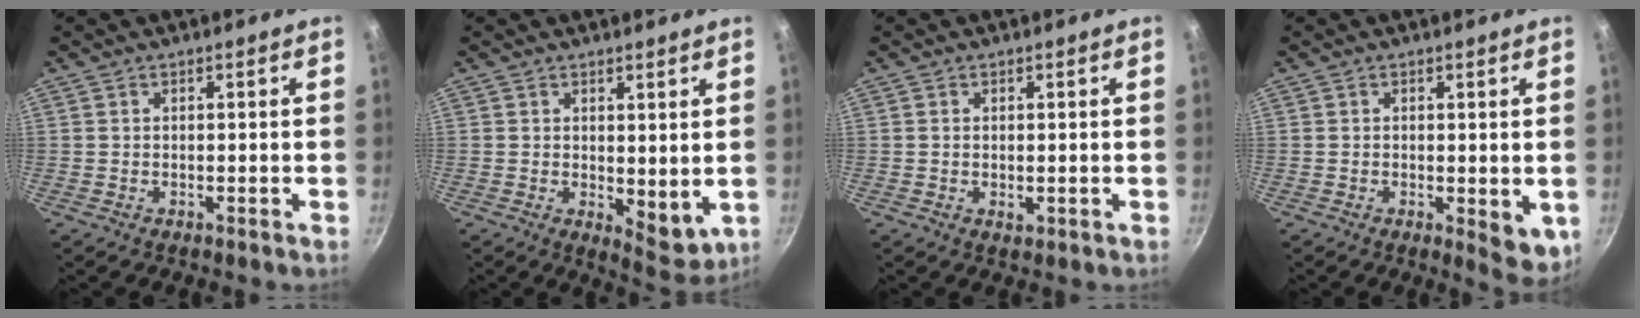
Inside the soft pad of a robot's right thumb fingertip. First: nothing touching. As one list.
[{"total": 6.3, "force": [1.1, 3.4, 5.2], "torque": [-0.057, -0.021, 0.023]}, {"total": 1.3, "force": [0.0, 0.8, 1.0], "torque": [-0.016, -0.002, 0.001]}, {"total": 5.4, "force": [-0.5, 2.6, 4.7], "torque": [-0.053, -0.008, -0.002]}]